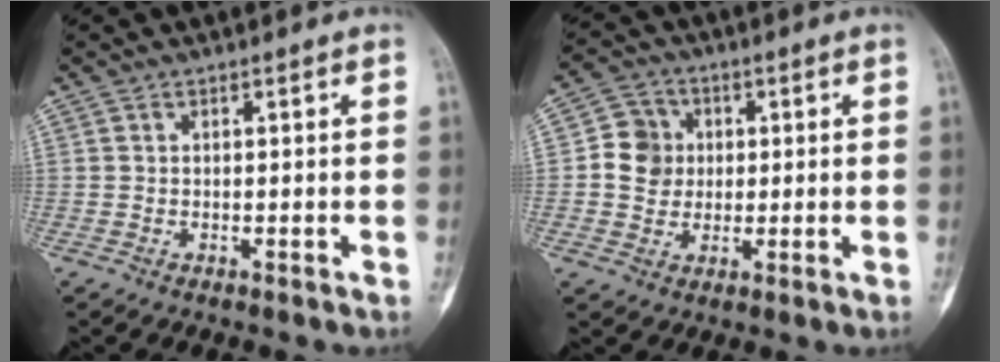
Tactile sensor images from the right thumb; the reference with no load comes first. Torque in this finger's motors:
{"motor_torque": [-0.83, 0.27, 0.56, 0.05, -0.19]}